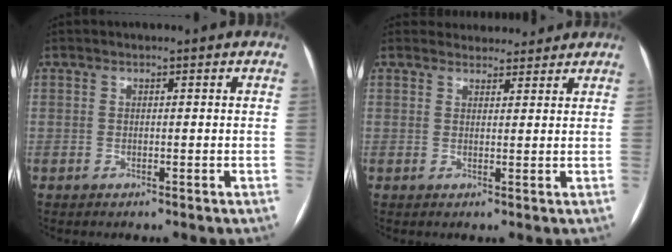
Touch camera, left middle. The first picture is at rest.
{"total": 4.9, "force": [4.6, 1.7, 0.0], "torque": [0.006, 0.014, 0.055]}